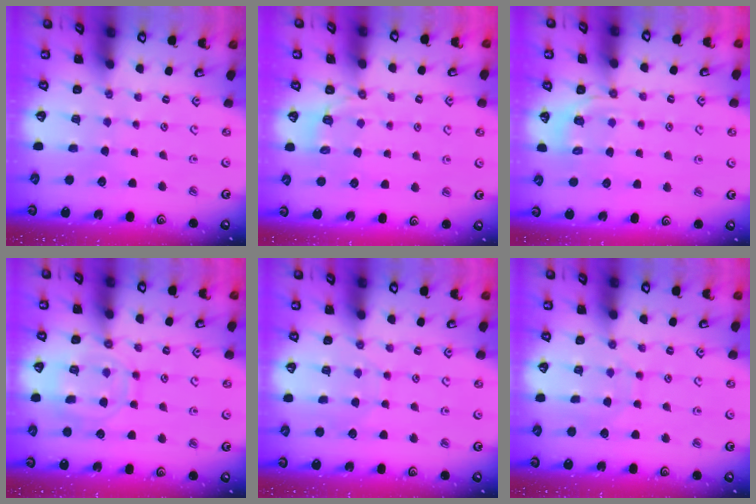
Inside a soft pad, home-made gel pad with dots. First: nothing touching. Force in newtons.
{"total": 2.9, "press": 2.0, "slide": 2.1}
{"total": 4.5, "press": 4.3, "slide": 1.5}
{"total": 11.8, "press": 11.7, "slide": 1.1}
{"total": 5.7, "press": 5.6, "slide": 0.6}
{"total": 4.2, "press": 4.2, "slide": 0.3}